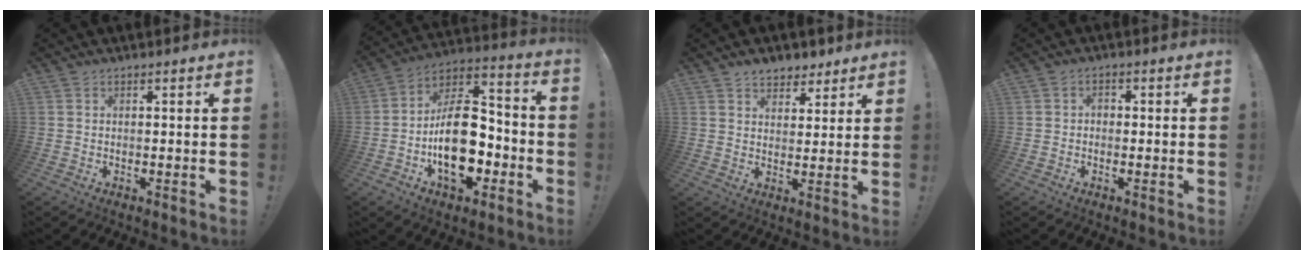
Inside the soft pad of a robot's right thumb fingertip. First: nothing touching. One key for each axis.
{"total": 21.1, "fx": -5.7, "fy": 12.3, "fz": 16.2, "tx": -0.271, "ty": 0.037, "tz": -0.082}
{"total": 6.2, "fx": 4.7, "fy": 3.8, "fz": 1.2, "tx": -0.007, "ty": -0.032, "tz": 0.088}
{"total": 1.6, "fx": -0.8, "fy": 1.1, "fz": 0.9, "tx": -0.020, "ty": 0.009, "tz": -0.015}